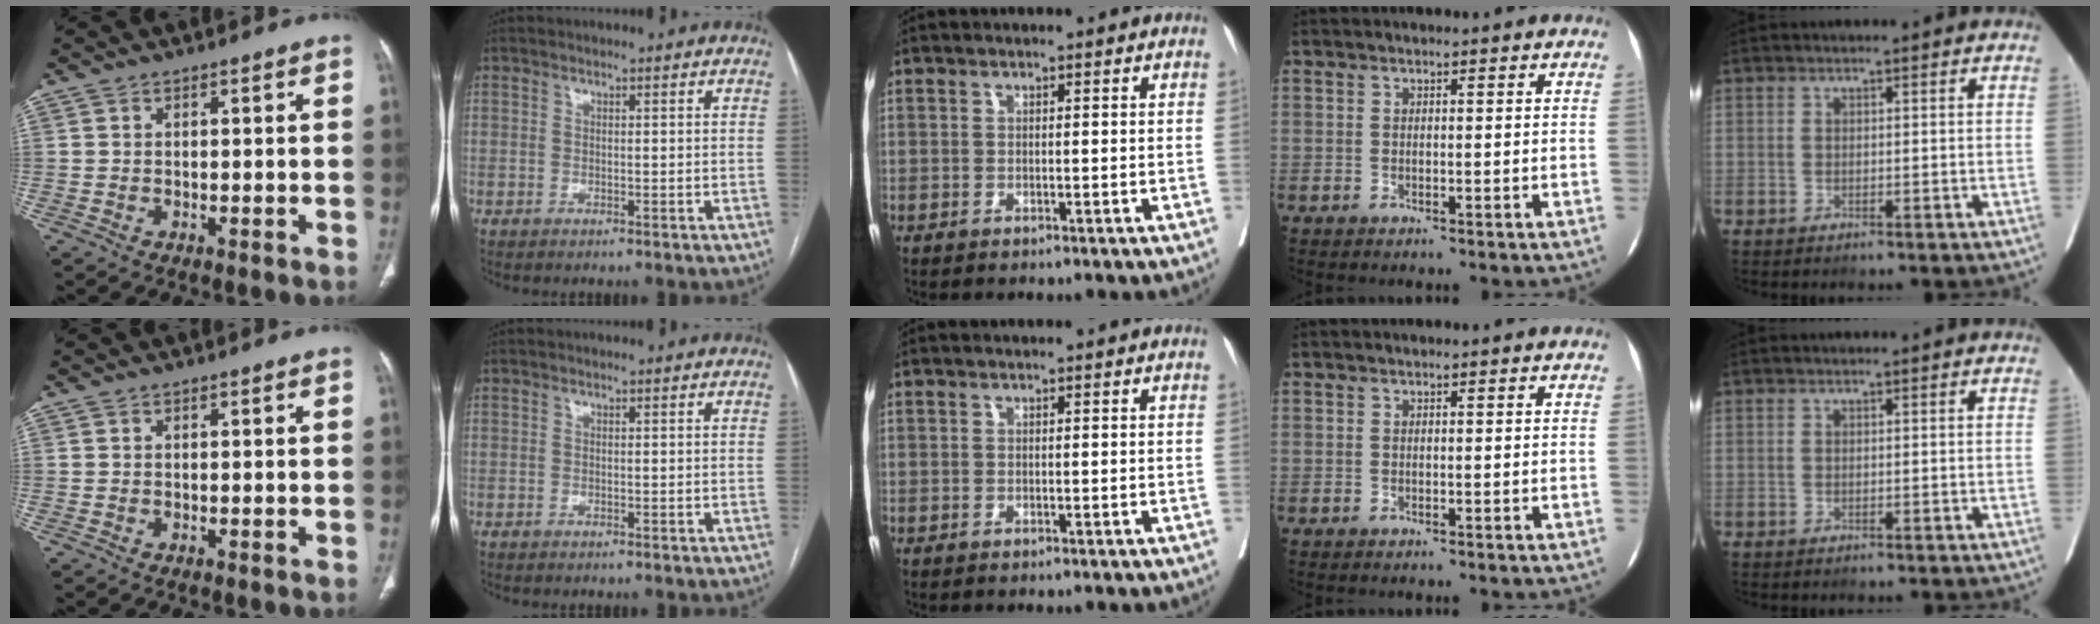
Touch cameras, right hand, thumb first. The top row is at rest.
{}